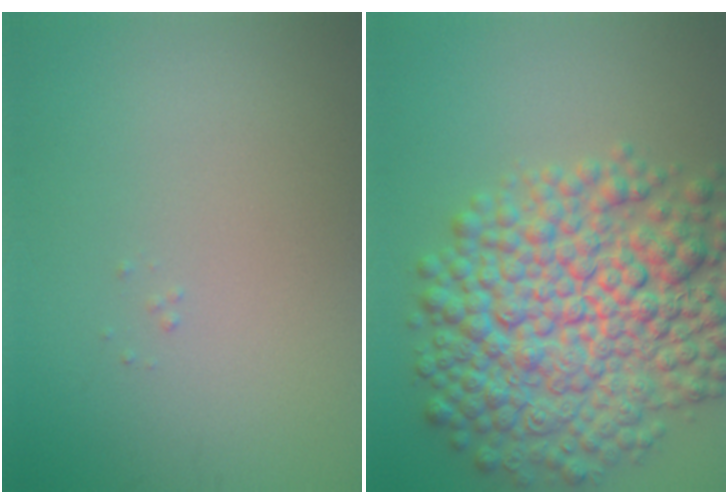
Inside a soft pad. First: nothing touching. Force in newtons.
{"total": 11.5, "press": 11.5, "slide": 0.2}